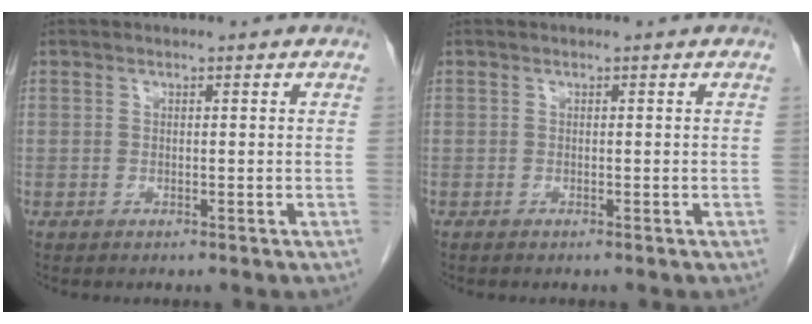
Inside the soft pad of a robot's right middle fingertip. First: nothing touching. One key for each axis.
{"total": 0.0}